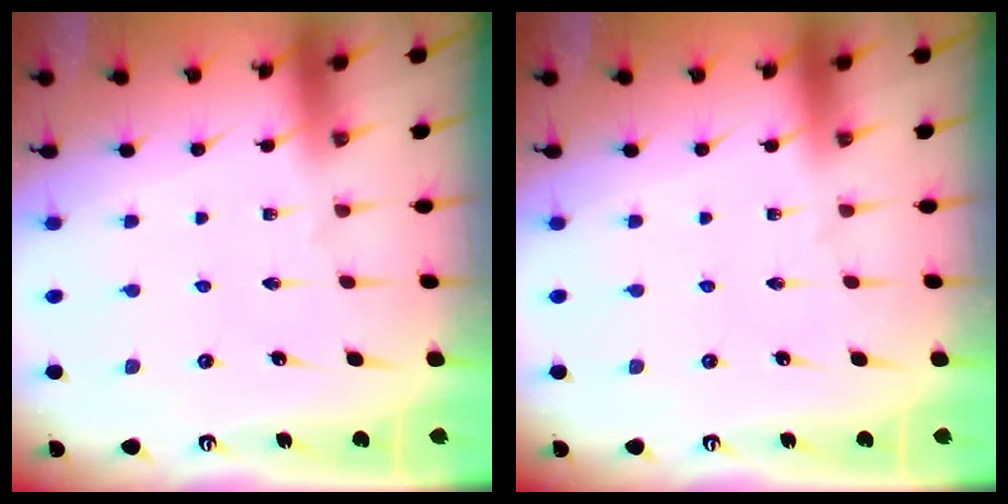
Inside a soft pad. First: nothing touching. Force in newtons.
{"total": 0.0}